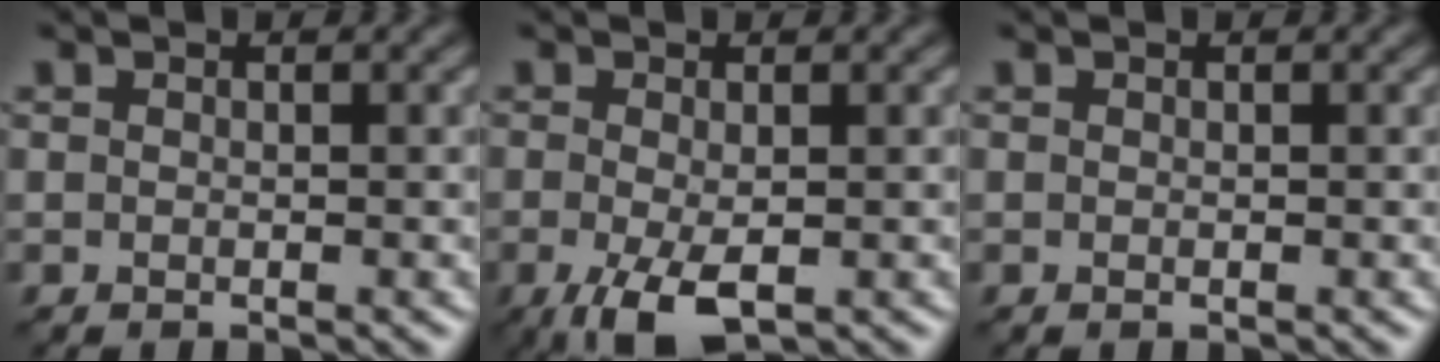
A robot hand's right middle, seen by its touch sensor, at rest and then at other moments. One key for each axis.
{"total": 4.8, "fx": -2.0, "fy": 2.1, "fz": 3.8, "tx": -0.087, "ty": -0.011, "tz": -0.028}
{"total": 0.0}